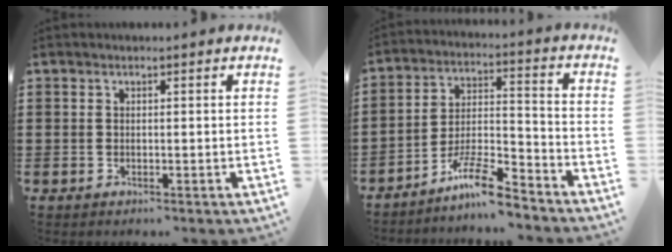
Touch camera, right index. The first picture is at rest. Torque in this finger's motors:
{"motor_torque": [0.40, 0.68, -0.57, -0.21]}